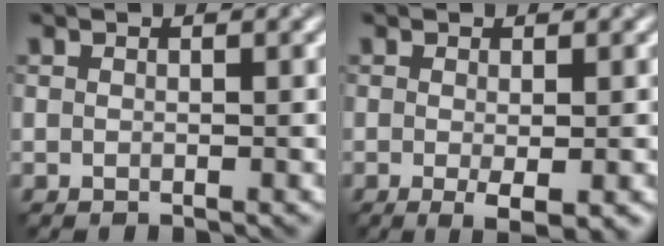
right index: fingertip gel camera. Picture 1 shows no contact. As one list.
[{"total": 2.3, "force": [-0.6, 0.3, 2.3], "torque": [-0.038, -0.011, -0.006]}]